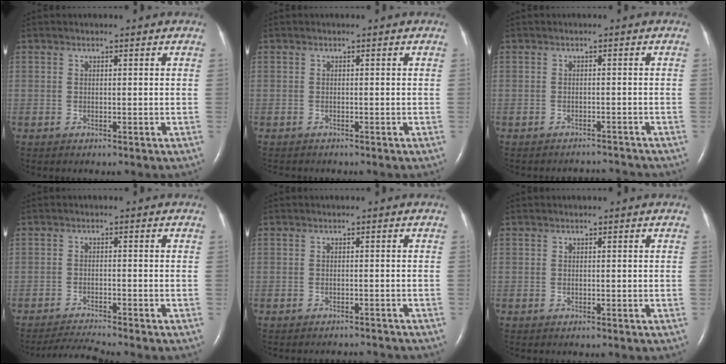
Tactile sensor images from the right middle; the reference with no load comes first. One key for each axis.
{"total": 1.4, "fx": -1.2, "fy": 0.4, "fz": 0.4, "tx": -0.012, "ty": -0.003, "tz": -0.014}
{"total": 3.1, "fx": -3.0, "fy": 0.2, "fz": -0.6, "tx": 0.009, "ty": -0.002, "tz": -0.040}
{"total": 3.9, "fx": -3.5, "fy": -1.5, "fz": 0.5, "tx": -0.022, "ty": -0.020, "tz": -0.065}
{"total": 3.2, "fx": -3.2, "fy": 0.3, "fz": 0.0, "tx": 0.002, "ty": -0.006, "tz": -0.038}
{"total": 0.0}